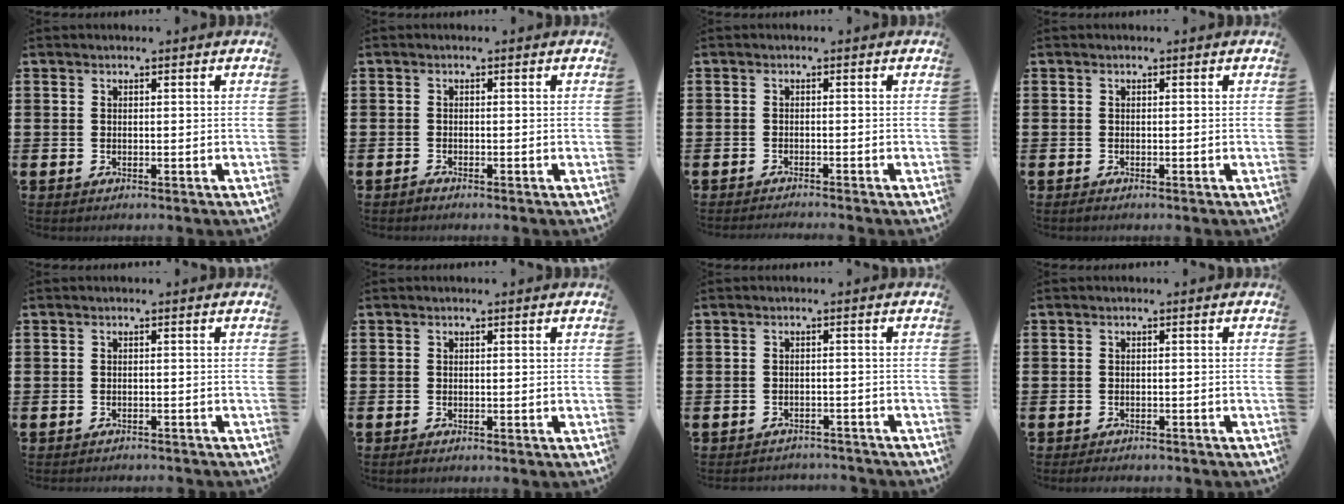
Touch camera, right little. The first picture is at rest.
{"total": 0.6, "force": [-0.6, 0.0, 0.1], "torque": [-0.003, -0.003, -0.011]}
{"total": 0.8, "force": [-0.7, -0.2, 0.0], "torque": [0.000, 0.000, -0.015]}
{"total": 0.0}
{"total": 0.7, "force": [-0.6, -0.2, -0.3], "torque": [0.015, -0.006, -0.013]}
{"total": 0.0}
{"total": 1.5, "force": [-1.4, -0.1, -0.5], "torque": [0.004, 0.001, -0.031]}
{"total": 0.8, "force": [-0.8, -0.1, -0.2], "torque": [0.001, -0.002, -0.016]}